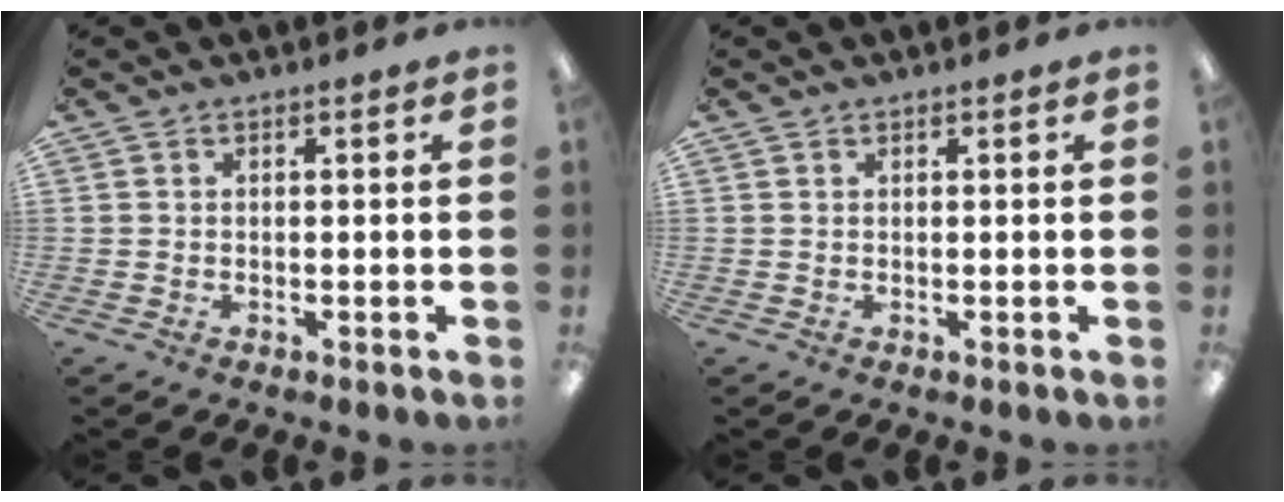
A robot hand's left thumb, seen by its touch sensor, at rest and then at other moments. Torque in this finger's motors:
{"motor_torque": [-0.10, -0.14, -0.53, -0.08, -0.02]}